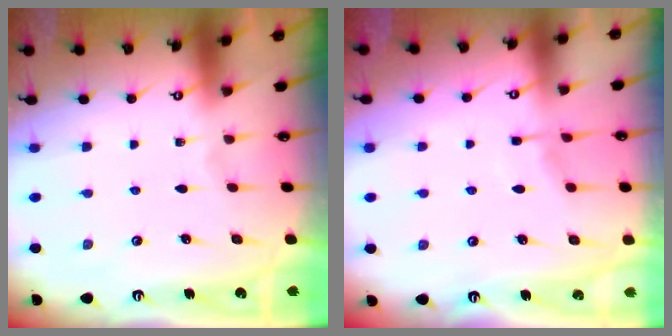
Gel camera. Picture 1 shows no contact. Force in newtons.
{"total": 3.9, "press": 3.9, "slide": 0.3}